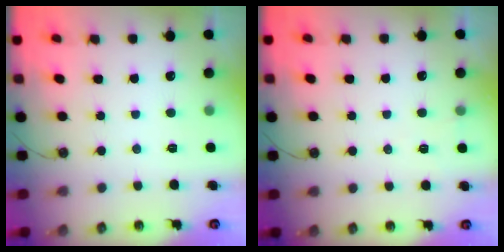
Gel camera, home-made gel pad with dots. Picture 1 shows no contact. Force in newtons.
{"total": 4.8, "press": 2.3, "slide": 4.3}